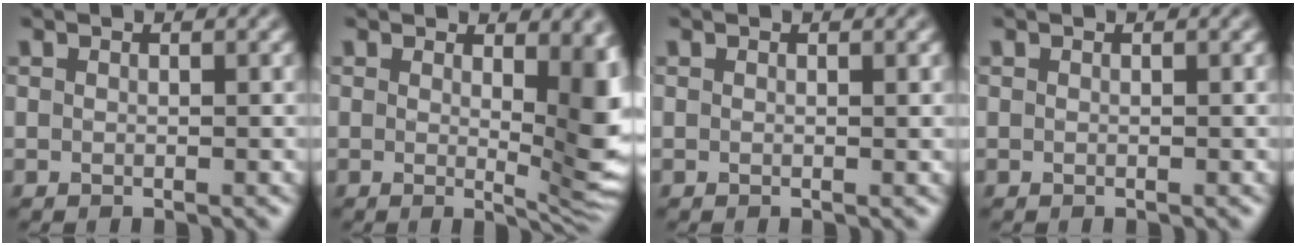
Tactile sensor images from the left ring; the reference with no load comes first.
{"total": 8.9, "force": [1.4, 3.5, 8.0], "torque": [-0.073, -0.011, 0.026]}
{"total": 0.0}
{"total": 0.0}